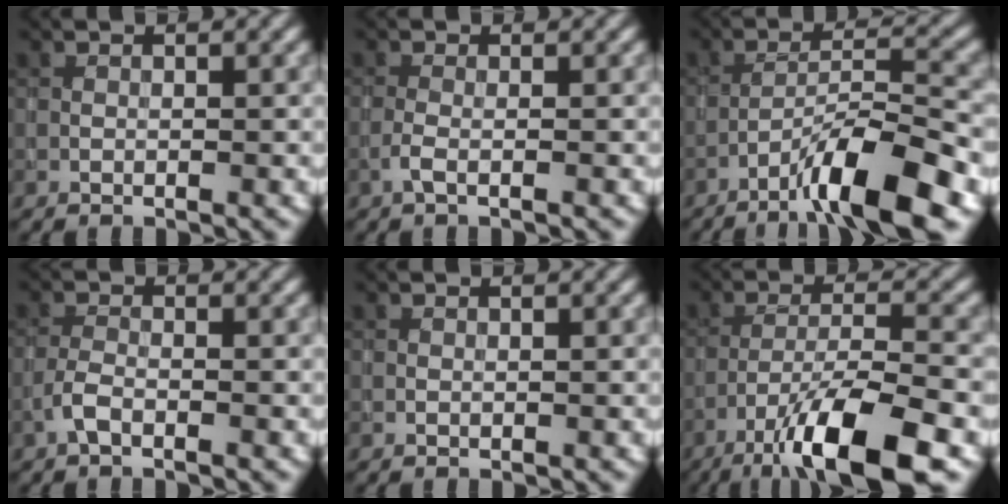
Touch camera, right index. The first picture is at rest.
{"total": 1.1, "force": [-0.5, 0.2, 0.9], "torque": [-0.018, 0.002, -0.015]}
{"total": 8.7, "force": [-5.3, 1.6, 6.8], "torque": [-0.111, 0.011, -0.087]}
{"total": 1.5, "force": [-1.0, 0.5, 1.1], "torque": [-0.024, 0.002, -0.025]}
{"total": 0.0}
{"total": 10.4, "force": [-6.3, 2.5, 7.8], "torque": [-0.140, -0.002, -0.112]}